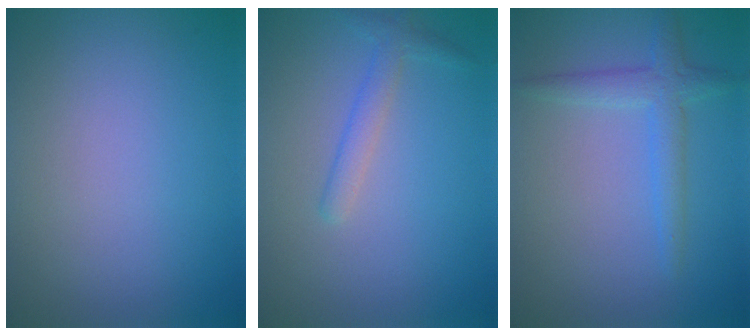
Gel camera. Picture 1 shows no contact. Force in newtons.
{"total": 1.8, "press": 1.8, "slide": 0.1}
{"total": 2.6, "press": 2.6, "slide": 0.1}